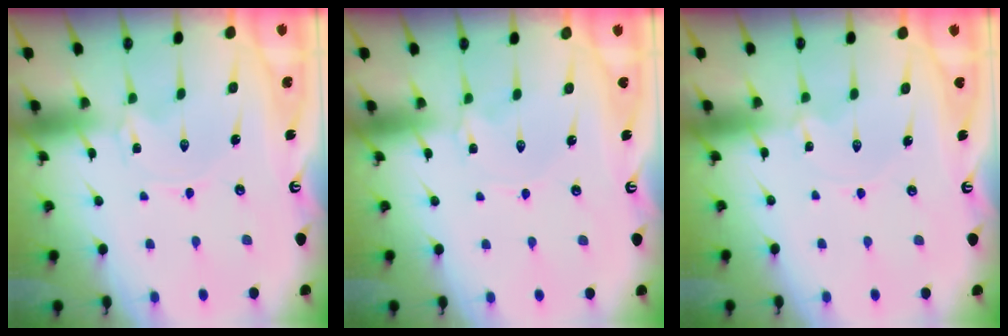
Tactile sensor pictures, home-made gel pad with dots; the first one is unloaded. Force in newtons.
{"total": 1.8, "press": 1.8, "slide": 0.3}
{"total": 0.0}